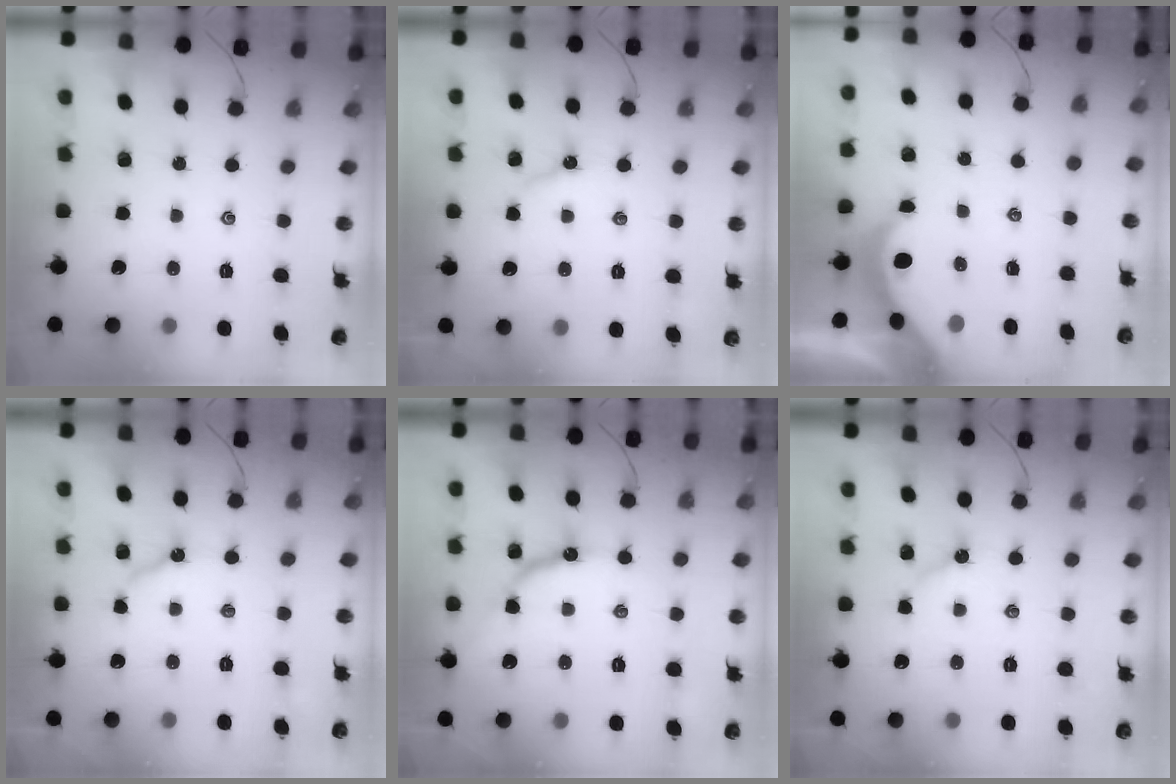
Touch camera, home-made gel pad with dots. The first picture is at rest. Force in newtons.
{"total": 2.9, "press": 2.8, "slide": 0.4}
{"total": 3.9, "press": 3.9, "slide": 0.5}
{"total": 5.3, "press": 5.3, "slide": 0.5}
{"total": 9.8, "press": 9.7, "slide": 0.8}
{"total": 2.4, "press": 2.3, "slide": 0.3}